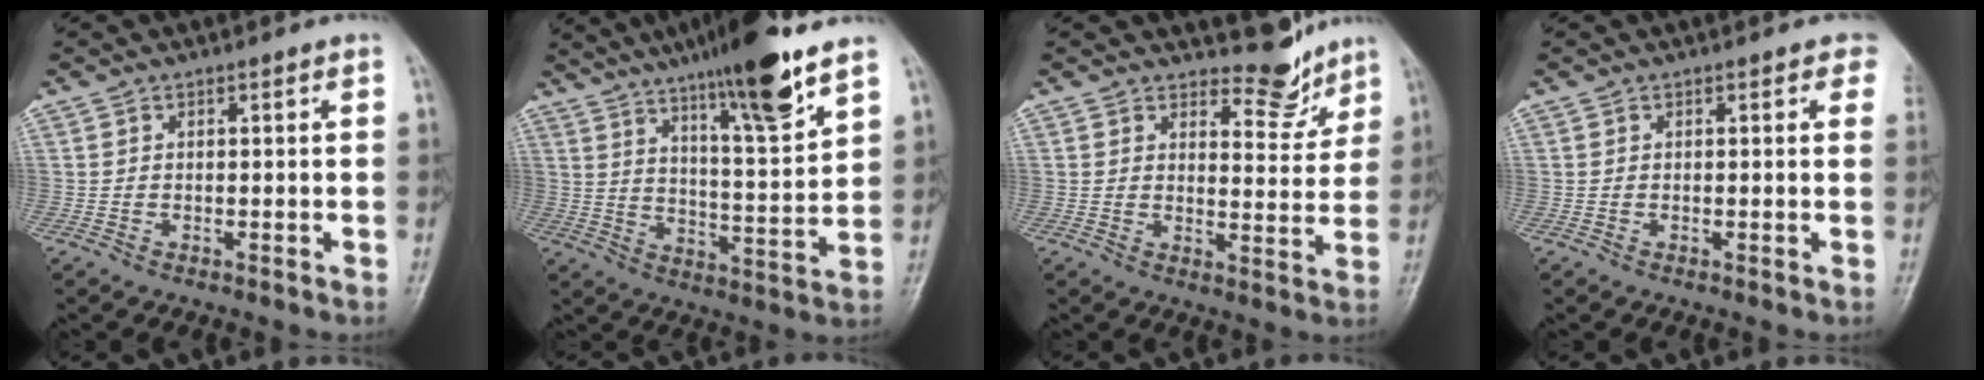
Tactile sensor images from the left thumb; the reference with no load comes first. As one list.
[{"total": 16.8, "force": [11.4, 2.0, 12.2], "torque": [-0.182, -0.060, 0.184]}, {"total": 6.6, "force": [5.9, 2.5, 1.4], "torque": [0.005, -0.057, 0.083]}, {"total": 2.5, "force": [1.5, 1.3, 1.5], "torque": [0.009, 0.000, 0.005]}]